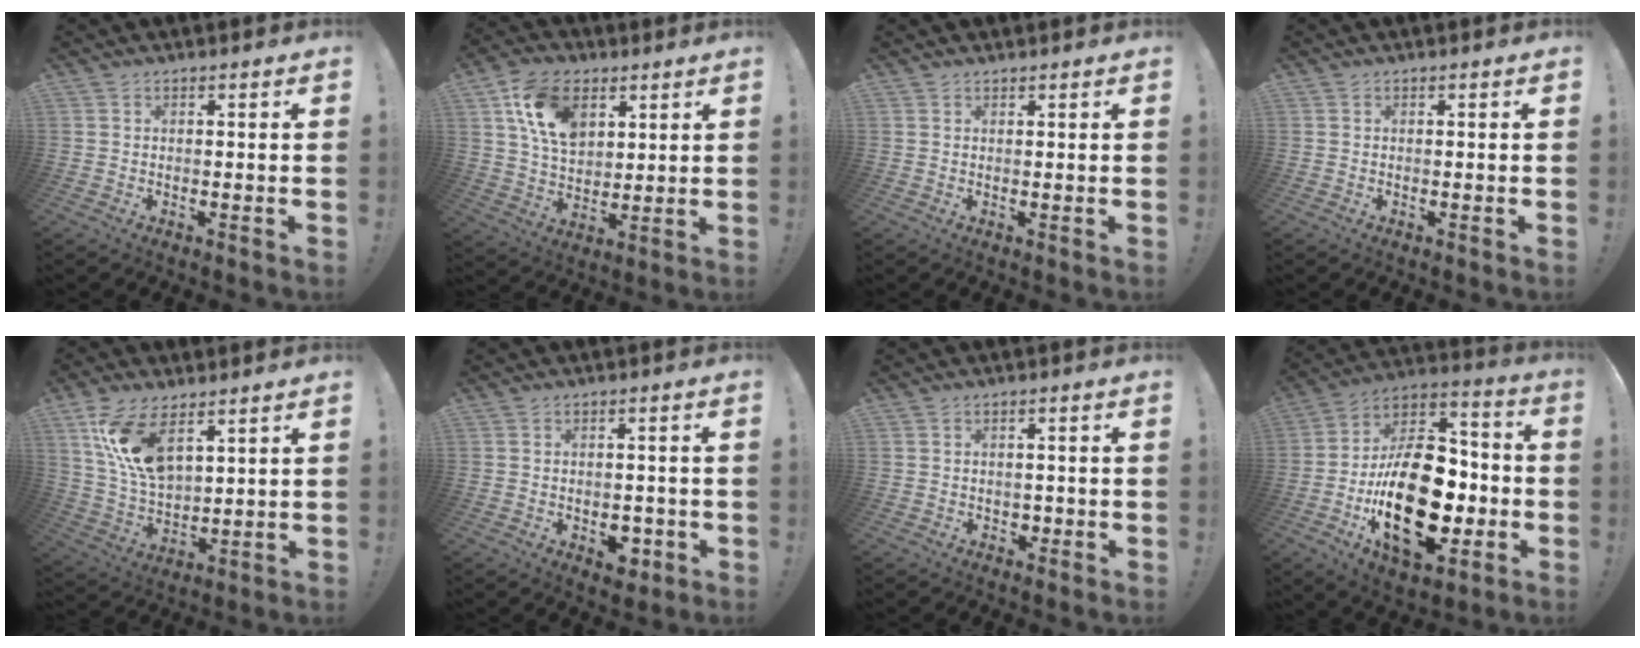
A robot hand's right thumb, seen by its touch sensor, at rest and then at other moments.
{"total": 15.0, "force": [6.3, 10.1, 9.2], "torque": [-0.143, -0.014, 0.123]}
{"total": 1.0, "force": [0.9, 0.3, 0.0], "torque": [0.008, -0.004, 0.017]}
{"total": 0.0}
{"total": 14.0, "force": [7.7, 6.8, 9.6], "torque": [-0.191, -0.035, 0.142]}
{"total": 5.8, "force": [-2.1, 4.1, 3.5], "torque": [-0.023, 0.014, -0.031]}
{"total": 2.2, "force": [-0.3, 2.0, 0.7], "torque": [-0.004, -0.003, -0.007]}
{"total": 29.6, "force": [-6.6, 17.1, 23.3], "torque": [-0.415, 0.033, -0.093]}